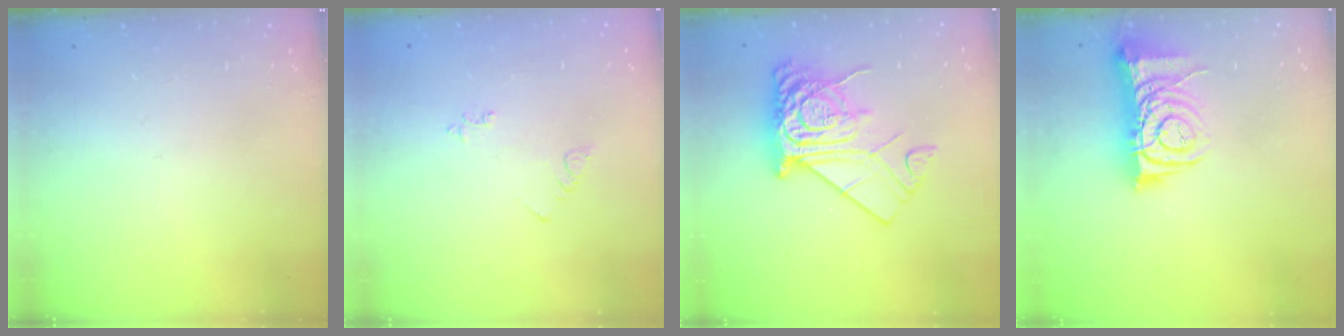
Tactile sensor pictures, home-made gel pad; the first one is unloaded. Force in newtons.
{"total": 3.9, "press": 3.8, "slide": 0.7}
{"total": 15.6, "press": 15.5, "slide": 1.9}
{"total": 9.5, "press": 9.4, "slide": 1.1}